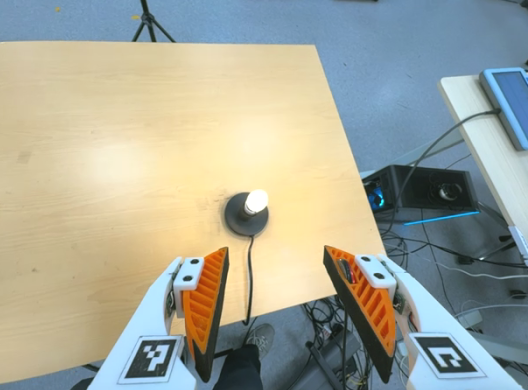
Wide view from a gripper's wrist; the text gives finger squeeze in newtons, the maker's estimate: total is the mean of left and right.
{"total": 0.0}